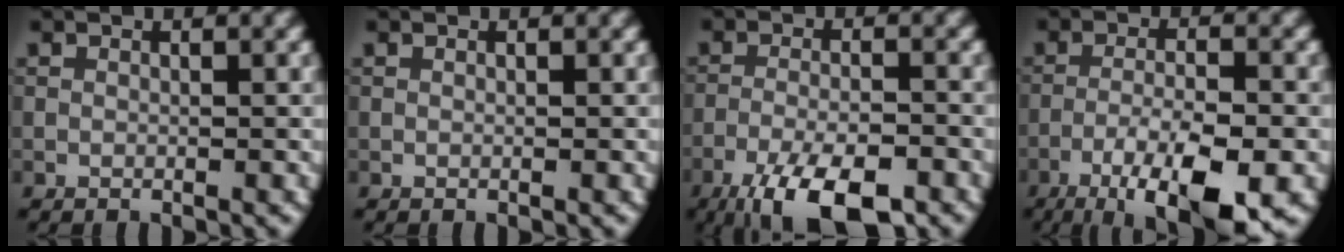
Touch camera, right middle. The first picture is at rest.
{"total": 0.0}
{"total": 9.3, "force": [-6.3, 2.8, 6.1], "torque": [-0.107, -0.022, -0.110]}
{"total": 9.6, "force": [-5.4, 2.4, 7.5], "torque": [-0.130, -0.007, -0.093]}